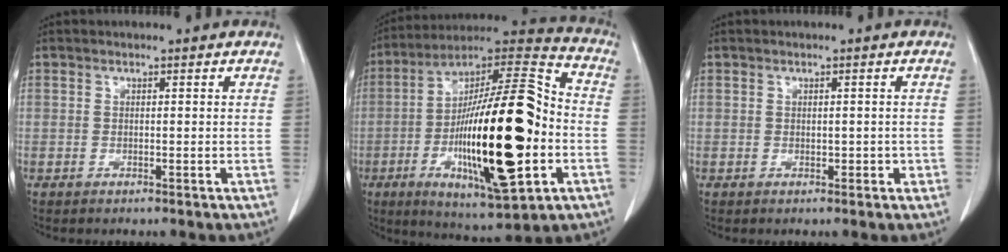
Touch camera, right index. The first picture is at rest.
{"total": 27.0, "force": [-5.3, 5.3, 26.0], "torque": [-0.452, -0.004, -0.083]}
{"total": 1.1, "force": [-0.2, 0.9, 0.7], "torque": [-0.004, 0.005, 0.001]}